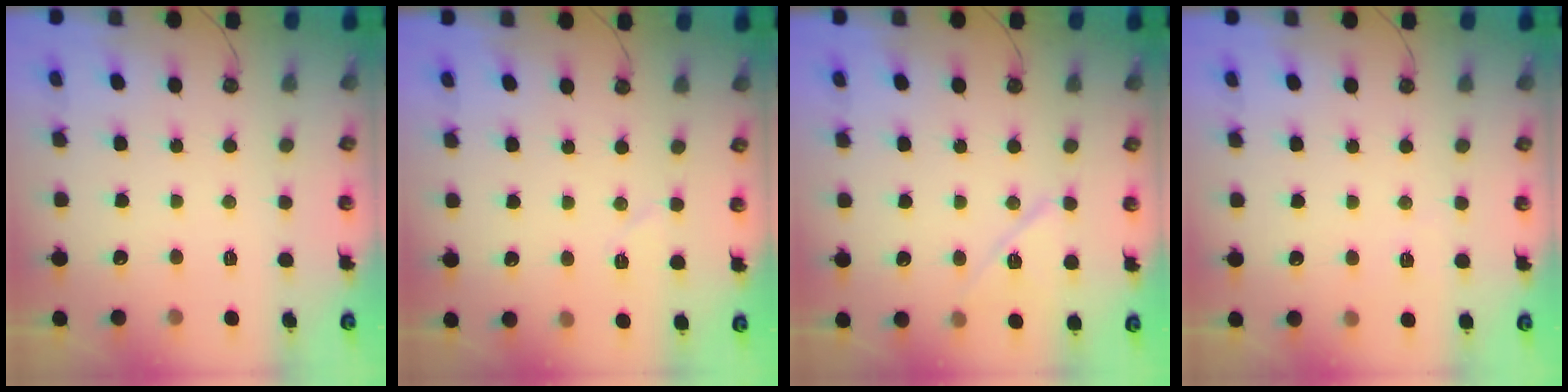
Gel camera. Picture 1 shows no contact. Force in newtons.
{"total": 4.4, "press": 4.1, "slide": 1.8}
{"total": 9.4, "press": 9.4, "slide": 0.7}
{"total": 2.8, "press": 2.8, "slide": 0.3}